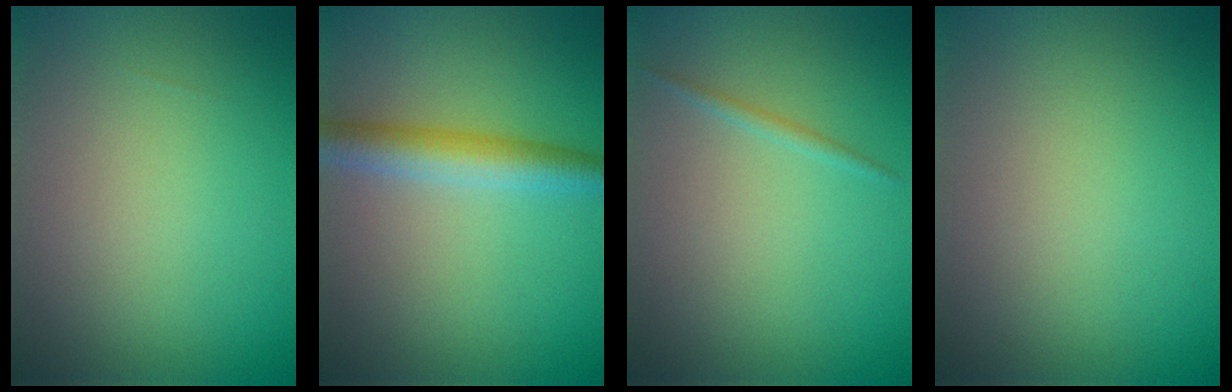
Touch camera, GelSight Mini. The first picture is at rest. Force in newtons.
{"total": 4.1, "press": 4.0, "slide": 0.1}
{"total": 0.8, "press": 0.8, "slide": 0.0}
{"total": 0.0}